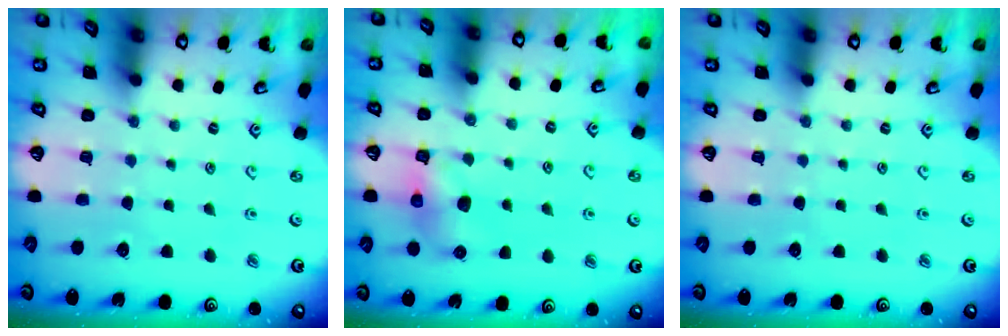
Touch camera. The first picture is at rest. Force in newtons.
{"total": 7.8, "press": 7.8, "slide": 0.2}
{"total": 0.0}